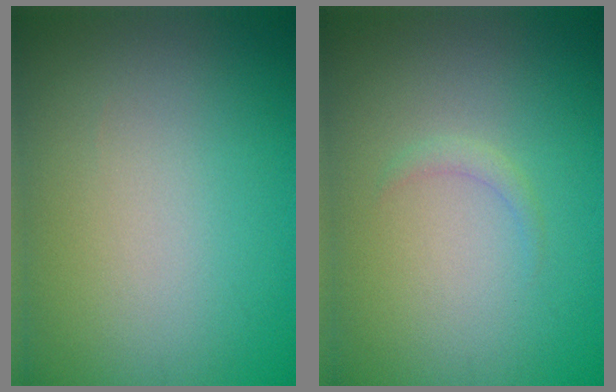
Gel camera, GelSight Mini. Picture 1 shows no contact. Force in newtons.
{"total": 0.8, "press": 0.8, "slide": 0.0}